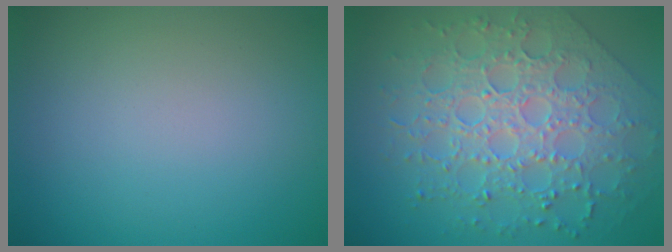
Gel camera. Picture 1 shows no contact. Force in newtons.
{"total": 8.5, "press": 6.1, "slide": 5.9}